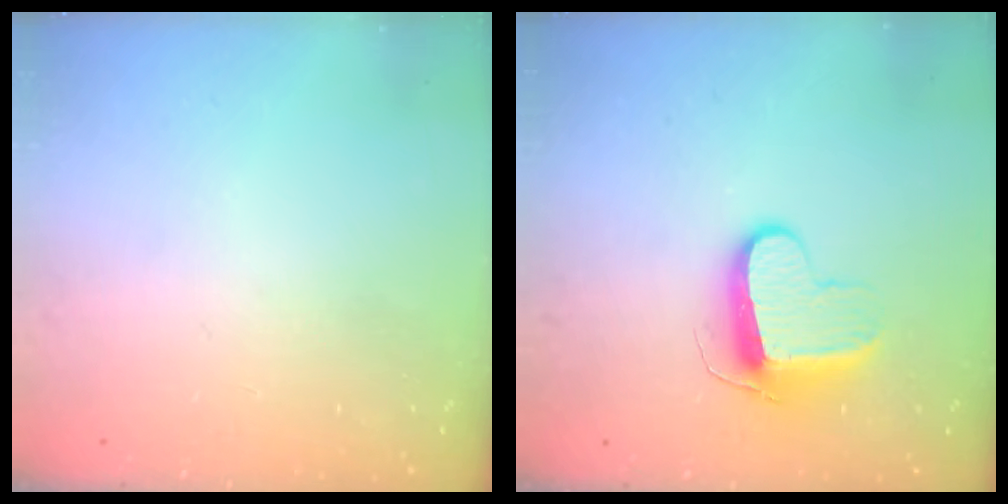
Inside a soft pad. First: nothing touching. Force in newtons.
{"total": 9.9, "press": 9.9, "slide": 0.3}